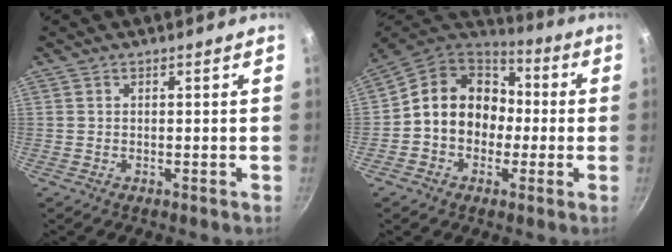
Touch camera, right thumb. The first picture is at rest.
{"total": 15.3, "force": [-0.5, 12.9, 8.2], "torque": [-0.092, 0.045, -0.025]}